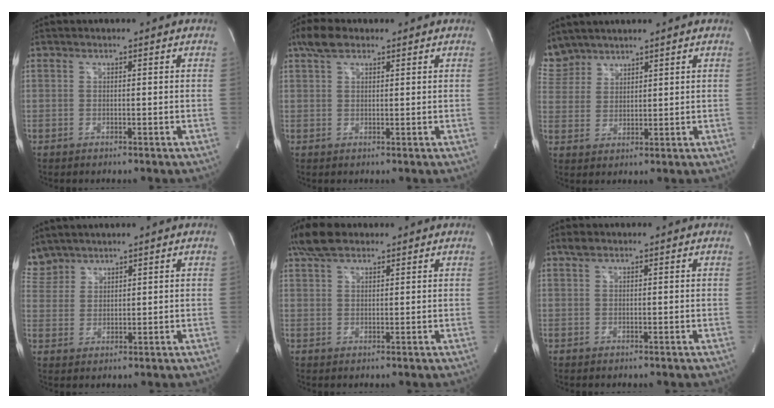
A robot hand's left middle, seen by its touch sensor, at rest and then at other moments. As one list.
[{"total": 3.9, "force": [2.7, 1.6, 2.3], "torque": [-0.057, 0.017, 0.054]}, {"total": 6.1, "force": [5.6, 2.4, -0.1], "torque": [-0.004, 0.012, 0.123]}, {"total": 5.1, "force": [4.7, 2.0, -0.1], "torque": [-0.007, 0.013, 0.106]}, {"total": 5.4, "force": [4.2, 2.1, 2.7], "torque": [-0.066, 0.022, 0.083]}, {"total": 1.1, "force": [0.8, 0.5, 0.5], "torque": [-0.016, 0.010, 0.016]}]